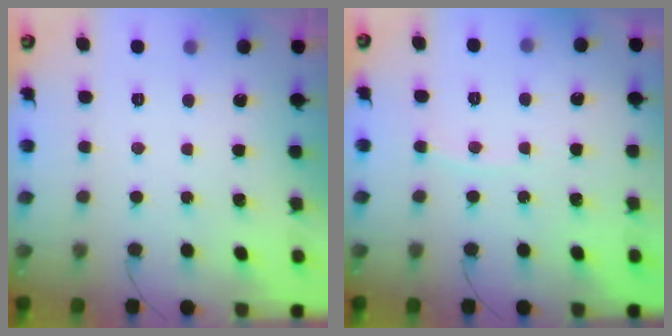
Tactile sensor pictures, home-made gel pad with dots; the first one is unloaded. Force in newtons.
{"total": 3.2, "press": 3.1, "slide": 0.4}